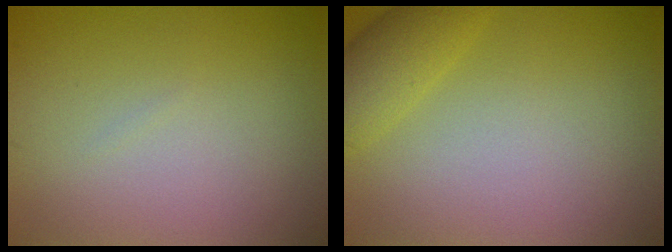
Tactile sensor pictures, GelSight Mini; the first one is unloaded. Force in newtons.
{"total": 3.0, "press": 3.0, "slide": 0.1}